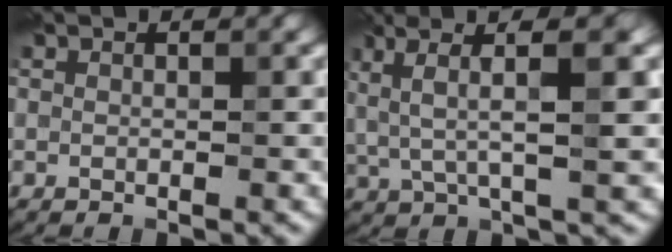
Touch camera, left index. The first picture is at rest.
{"total": 7.1, "force": [2.7, 1.5, 6.4], "torque": [-0.113, 0.017, 0.048]}